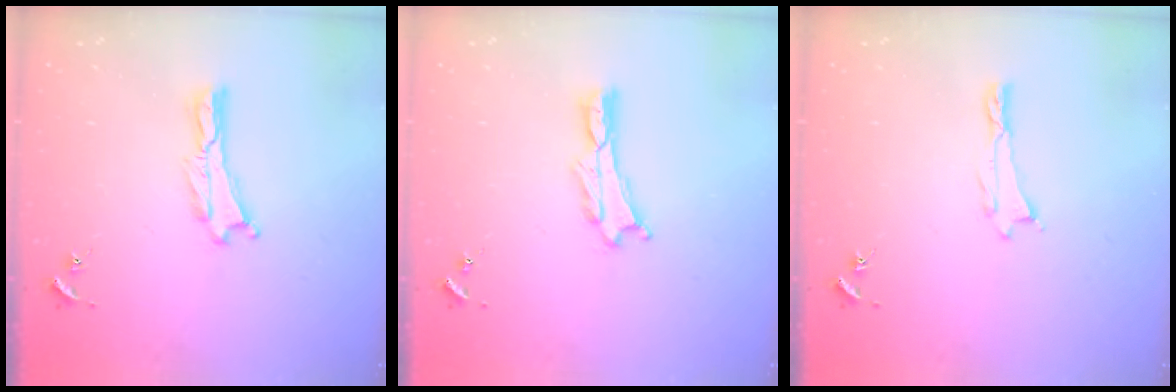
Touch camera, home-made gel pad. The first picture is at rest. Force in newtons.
{"total": 0.6, "press": 0.6, "slide": 0.2}
{"total": 0.0}